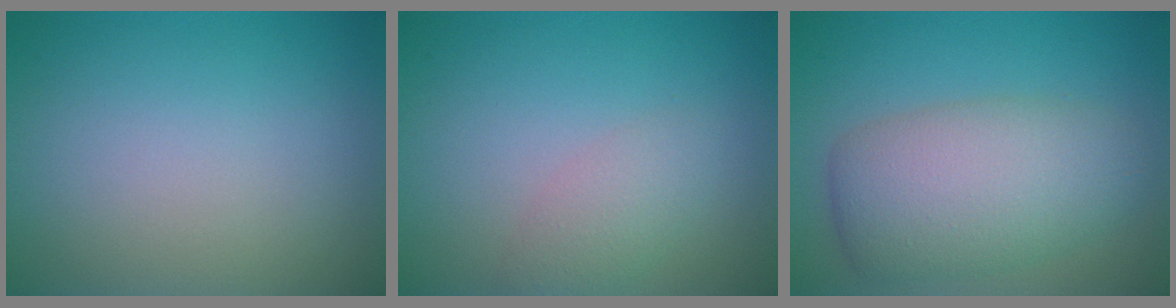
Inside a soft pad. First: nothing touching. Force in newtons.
{"total": 2.1, "press": 2.1, "slide": 0.1}
{"total": 7.0, "press": 6.9, "slide": 0.4}